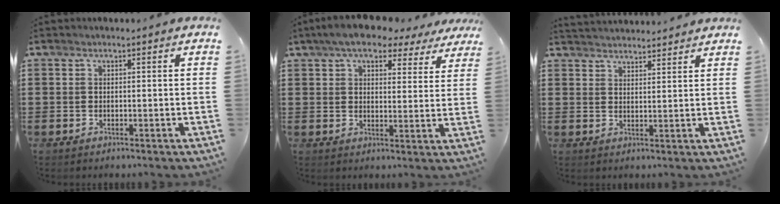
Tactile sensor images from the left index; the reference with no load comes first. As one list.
[{"total": 7.0, "force": [5.8, 2.2, 3.2], "torque": [-0.069, -0.009, 0.102]}, {"total": 2.6, "force": [2.6, -0.1, -0.4], "torque": [0.000, -0.007, 0.050]}]